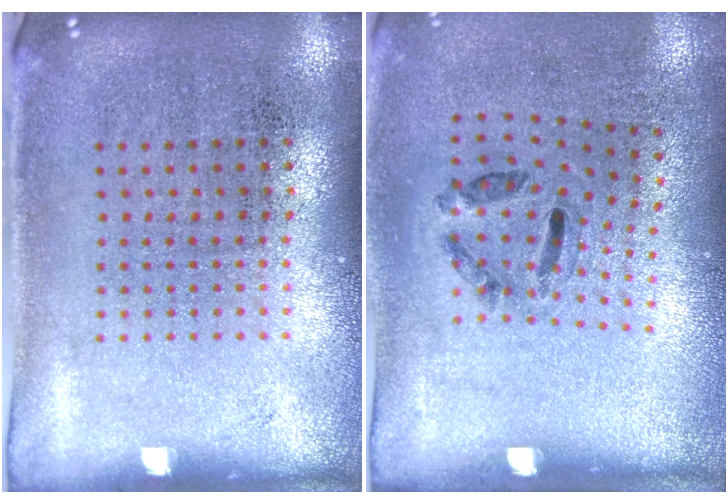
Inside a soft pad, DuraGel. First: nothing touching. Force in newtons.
{"total": 1.3, "press": 0.6, "slide": 1.1}